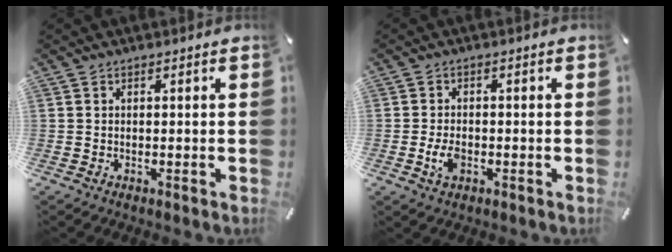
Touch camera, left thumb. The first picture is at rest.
{"total": 3.9, "force": [-1.2, 2.3, 2.9], "torque": [-0.069, 0.000, -0.024]}